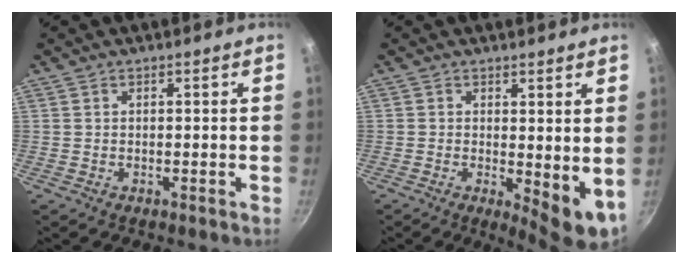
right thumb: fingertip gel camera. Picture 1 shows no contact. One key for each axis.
{"total": 7.1, "fx": 0.3, "fy": 2.8, "fz": 6.5, "tx": -0.082, "ty": -0.016, "tz": 0.009}